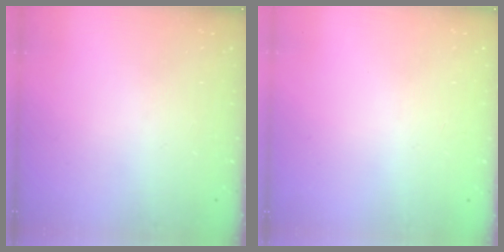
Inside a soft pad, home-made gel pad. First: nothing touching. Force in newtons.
{"total": 2.6, "press": 2.6, "slide": 0.2}